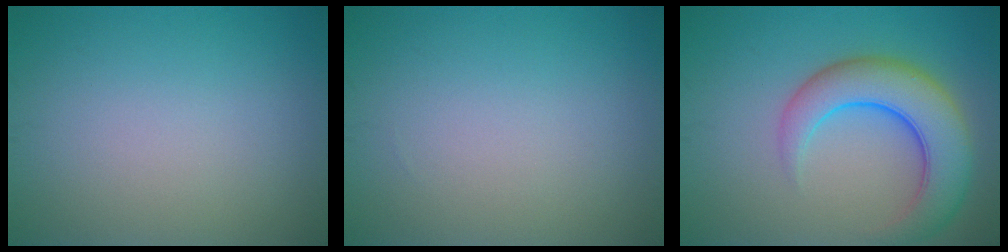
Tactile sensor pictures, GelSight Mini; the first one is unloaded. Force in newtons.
{"total": 0.0}
{"total": 7.3, "press": 7.3, "slide": 0.4}